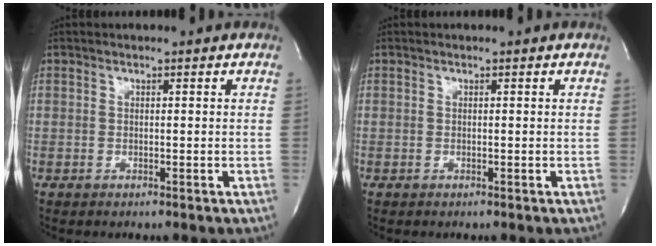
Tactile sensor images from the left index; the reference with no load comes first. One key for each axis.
{"total": 0.0}